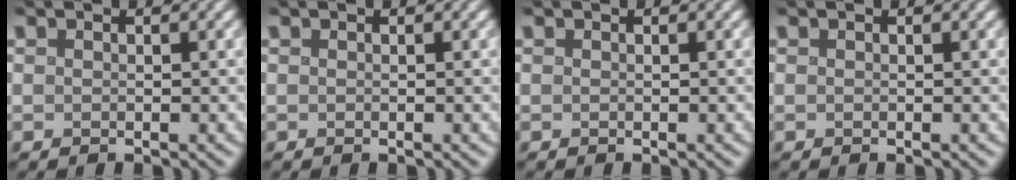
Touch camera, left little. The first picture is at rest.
{"total": 0.0}
{"total": 0.0}
{"total": 0.0}